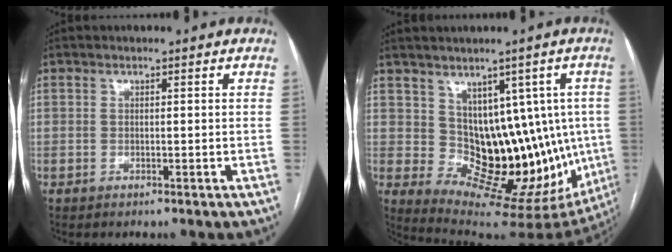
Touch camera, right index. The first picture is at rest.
{"total": 14.2, "force": [1.6, 8.6, 11.2], "torque": [-0.125, 0.020, 0.050]}